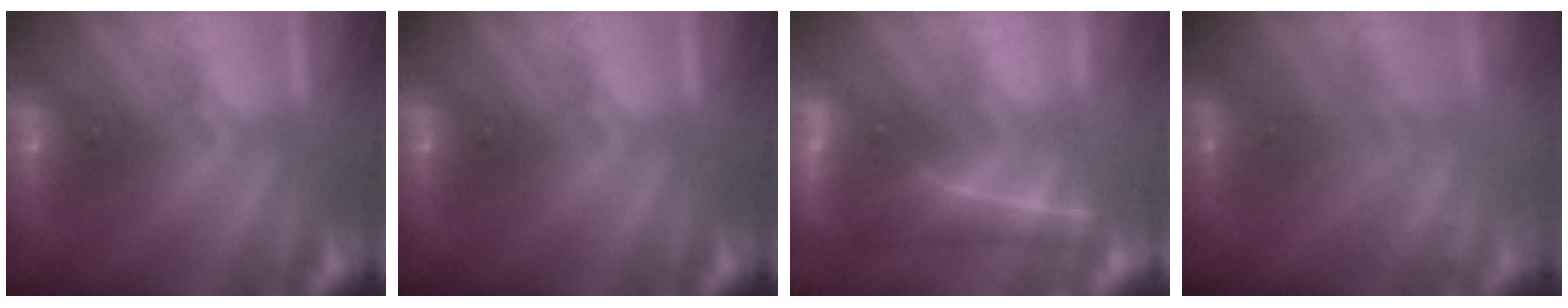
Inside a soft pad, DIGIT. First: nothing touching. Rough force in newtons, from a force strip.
{"total": 0.0}
{"total": 3.9}
{"total": 2.2}